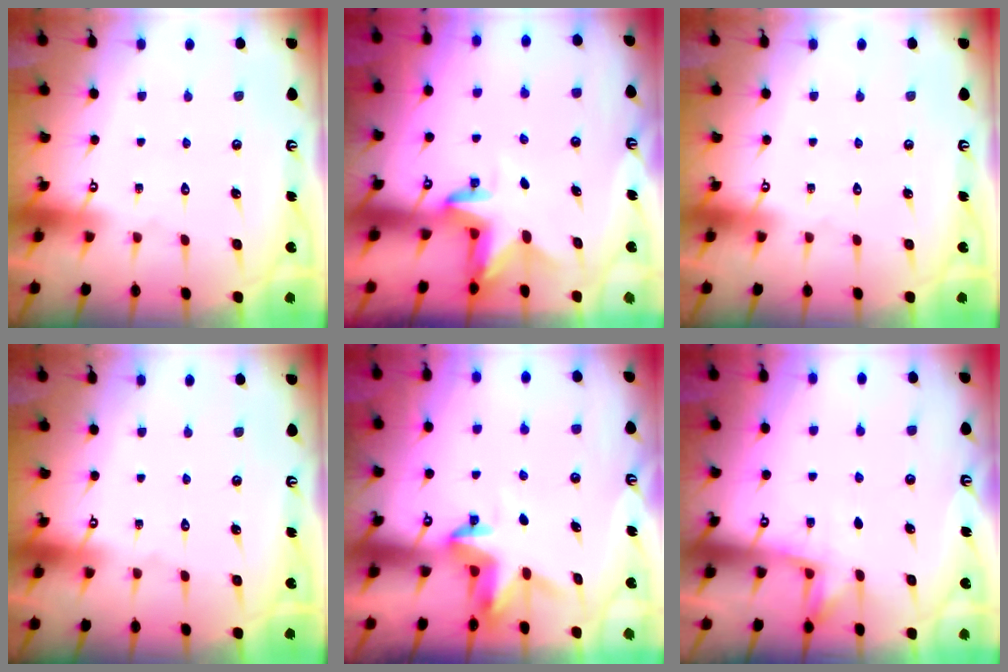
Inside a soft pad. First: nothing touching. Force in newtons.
{"total": 3.4, "press": 3.4, "slide": 0.1}
{"total": 0.0}
{"total": 0.0}
{"total": 3.8, "press": 3.8, "slide": 0.3}
{"total": 4.0, "press": 3.7, "slide": 1.7}